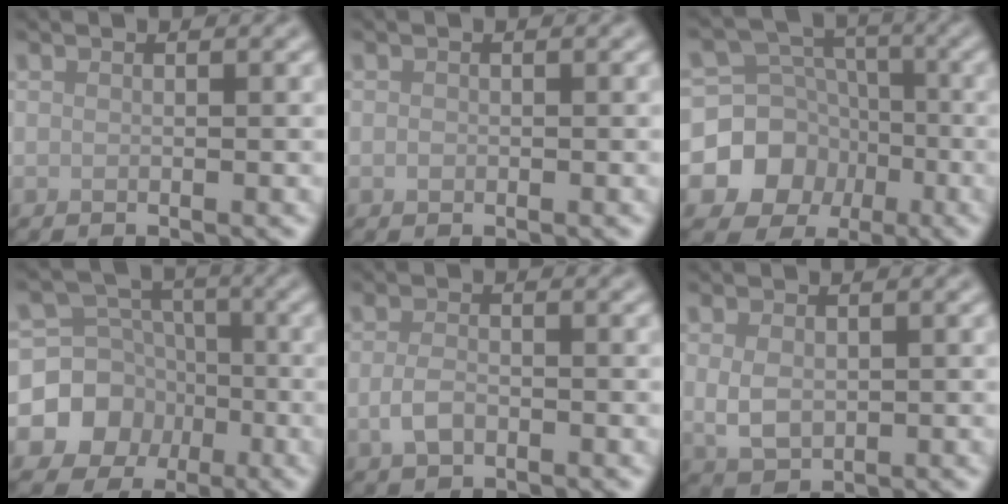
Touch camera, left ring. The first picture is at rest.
{"total": 0.6, "force": [-0.1, 0.5, 0.3], "torque": [-0.003, -0.003, -0.003]}
{"total": 7.0, "force": [-2.6, 6.3, 1.9], "torque": [-0.016, 0.010, -0.070]}
{"total": 7.0, "force": [-2.6, 6.3, 1.6], "torque": [-0.012, 0.007, -0.075]}
{"total": 2.0, "force": [-0.6, 1.2, 1.4], "torque": [-0.032, -0.002, -0.015]}
{"total": 2.9, "force": [0.3, 2.0, 2.0], "torque": [-0.044, -0.001, 0.009]}